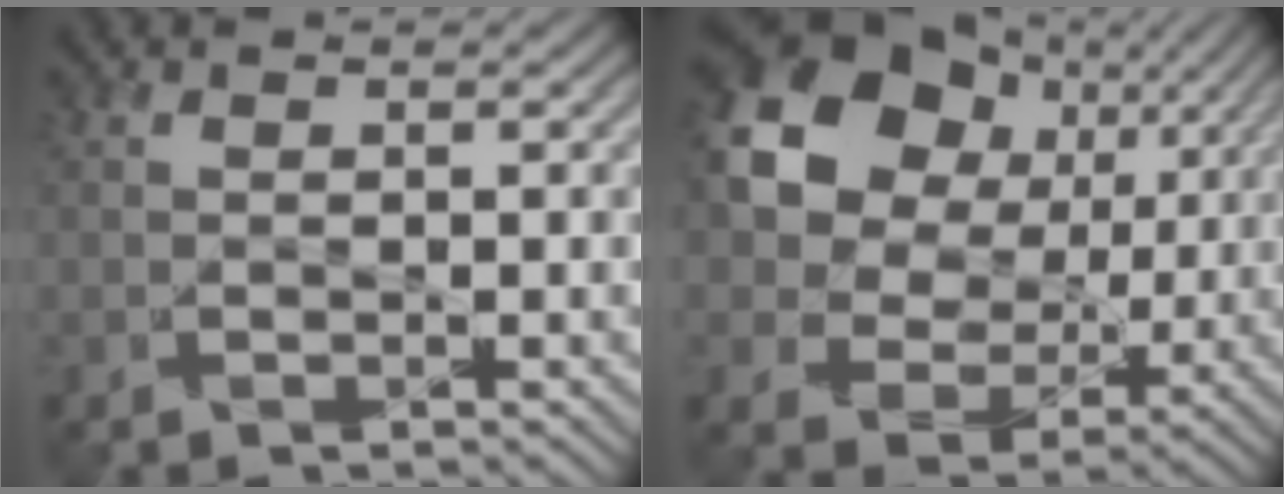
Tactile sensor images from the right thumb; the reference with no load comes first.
{"total": 14.8, "force": [4.5, 11.8, 7.8], "torque": [-0.192, 0.025, 0.081]}